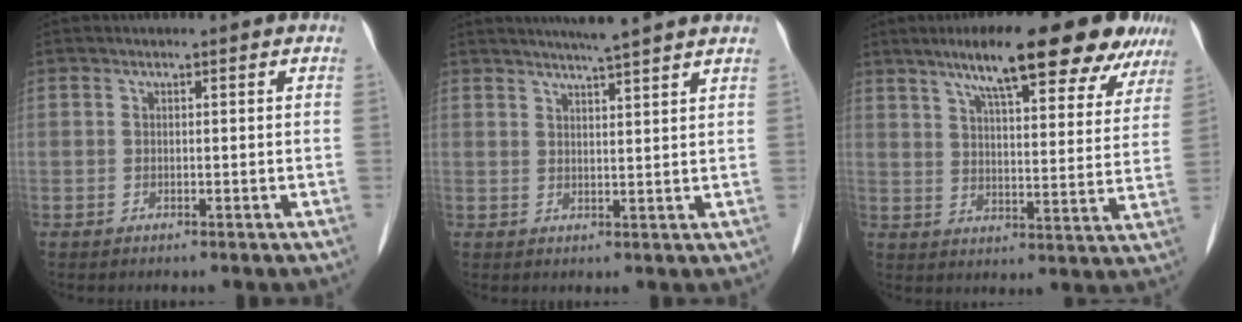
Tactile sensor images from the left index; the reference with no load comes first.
{"total": 8.0, "force": [7.0, -0.8, 3.8], "torque": [-0.060, 0.015, 0.092]}
{"total": 18.8, "force": [13.6, 3.8, 12.3], "torque": [-0.169, 0.025, 0.184]}